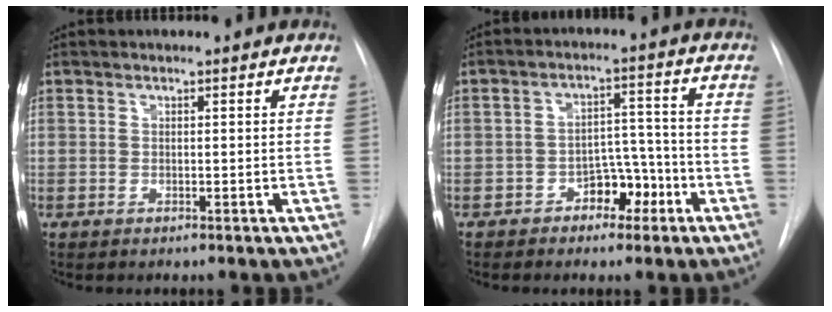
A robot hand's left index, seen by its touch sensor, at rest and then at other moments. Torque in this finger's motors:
{"motor_torque": [0.11, 0.37, 0.07, 0.01]}